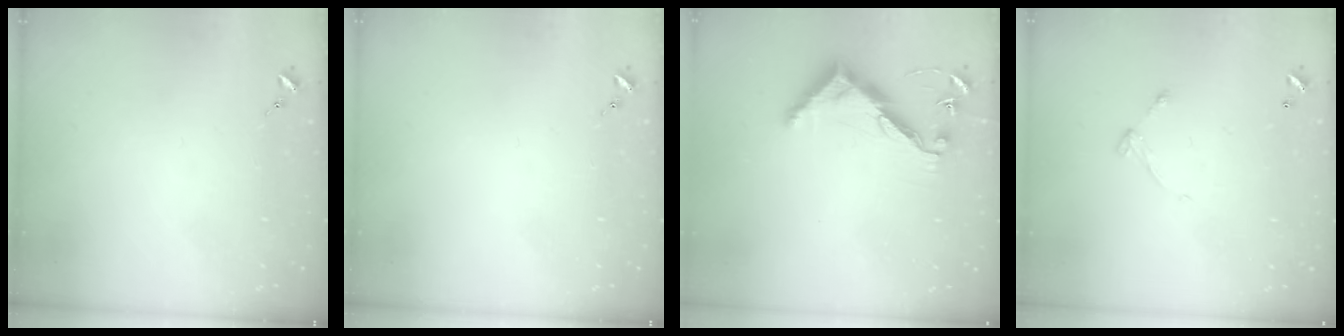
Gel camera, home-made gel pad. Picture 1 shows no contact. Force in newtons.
{"total": 0.0}
{"total": 10.2, "press": 10.2, "slide": 0.4}
{"total": 5.7, "press": 5.7, "slide": 0.5}